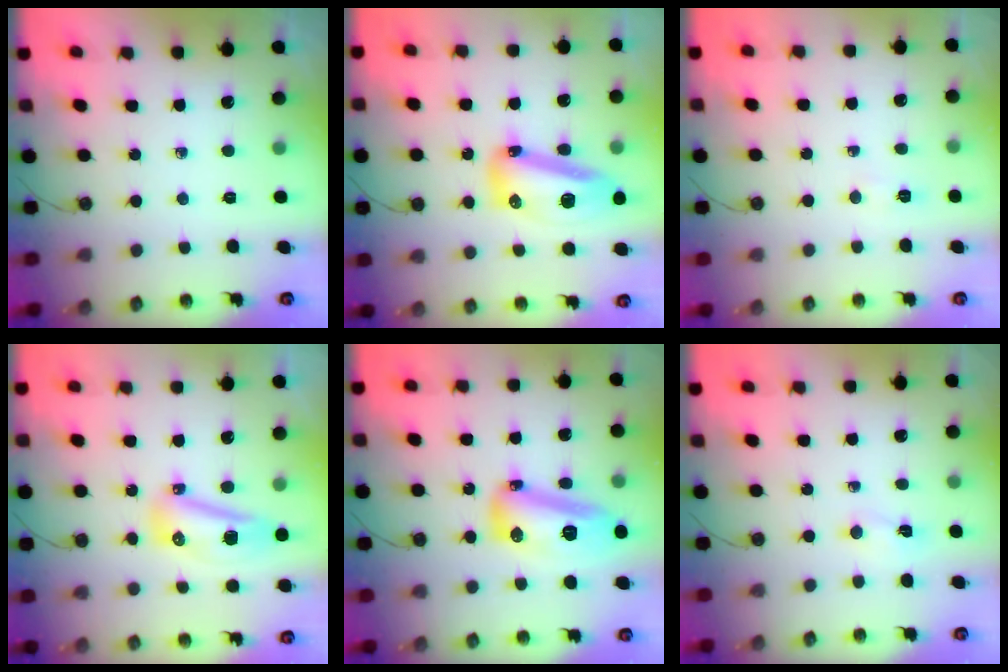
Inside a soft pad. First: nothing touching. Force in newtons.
{"total": 15.5, "press": 15.1, "slide": 3.1}
{"total": 2.9, "press": 2.9, "slide": 0.5}
{"total": 9.9, "press": 9.8, "slide": 1.3}
{"total": 14.4, "press": 14.3, "slide": 1.6}
{"total": 2.2, "press": 2.1, "slide": 0.7}